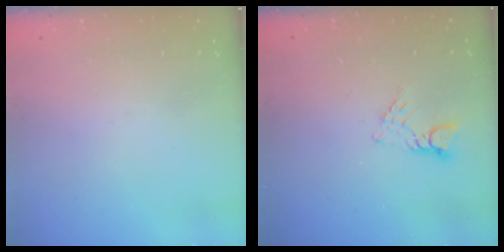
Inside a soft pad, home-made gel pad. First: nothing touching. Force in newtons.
{"total": 3.4, "press": 3.4, "slide": 0.3}